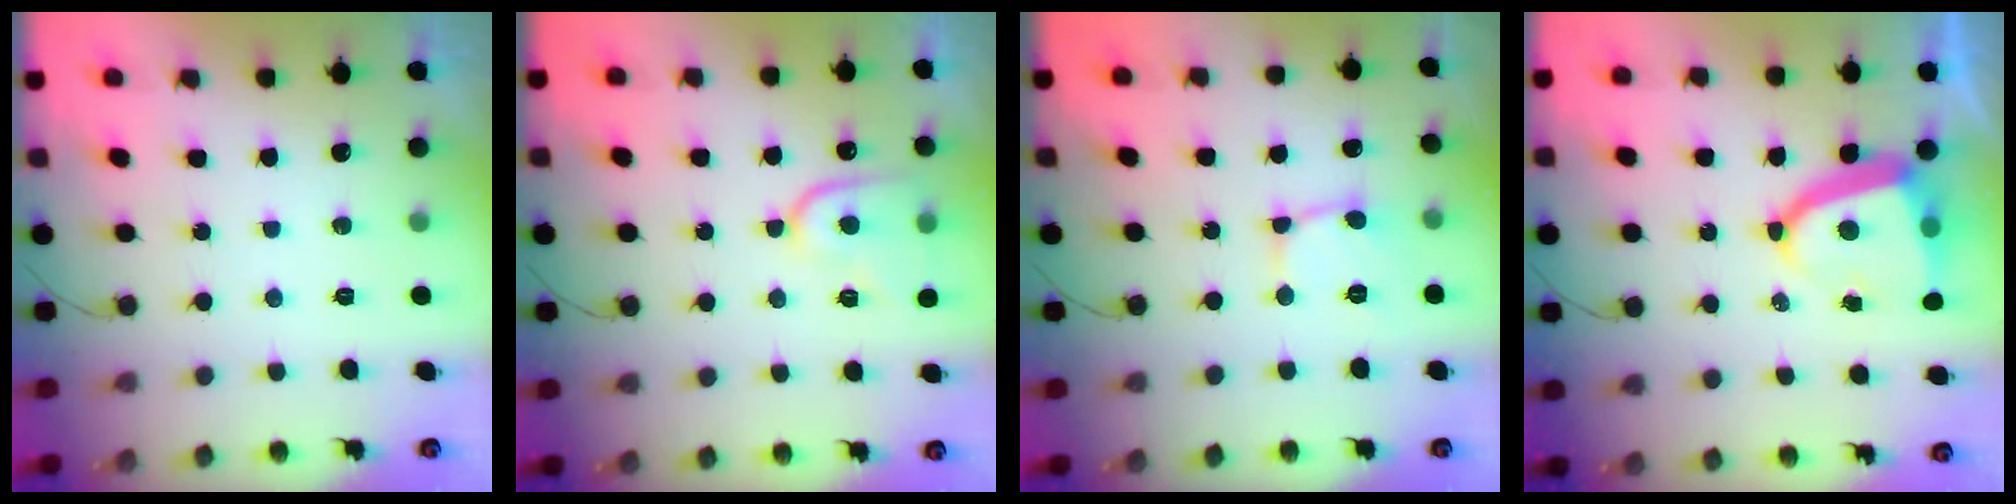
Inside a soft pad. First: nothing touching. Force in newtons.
{"total": 11.2, "press": 11.1, "slide": 1.1}
{"total": 2.8, "press": 2.8, "slide": 0.3}
{"total": 10.7, "press": 10.6, "slide": 1.3}